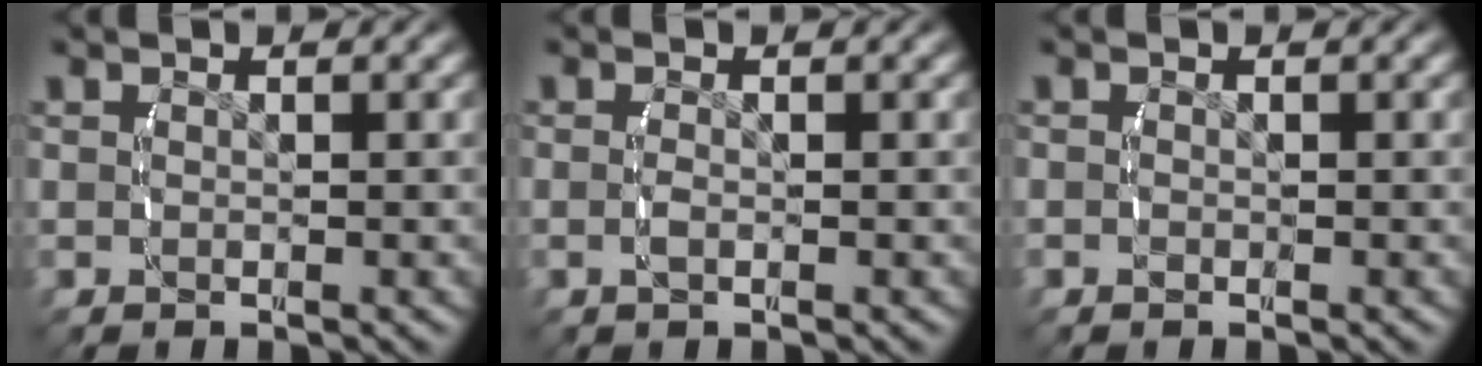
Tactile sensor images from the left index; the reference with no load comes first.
{"total": 0.7, "force": [-0.4, -0.1, 0.6], "torque": [-0.019, -0.004, -0.005]}
{"total": 0.0}